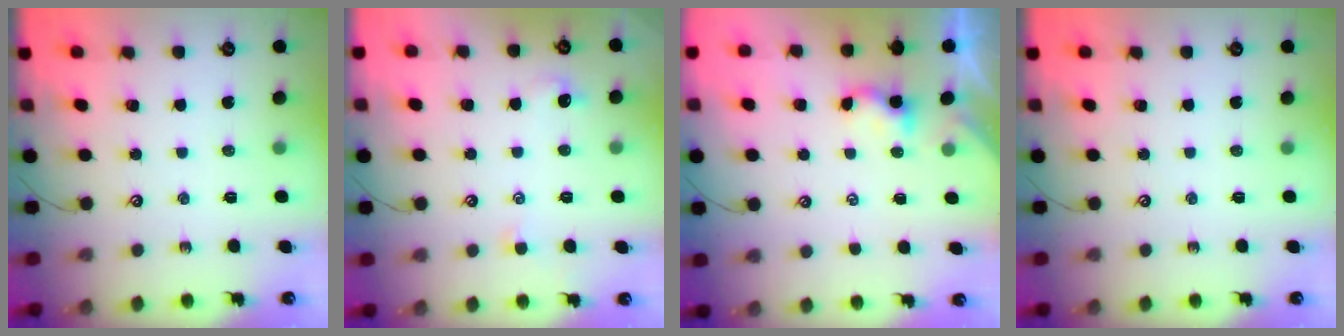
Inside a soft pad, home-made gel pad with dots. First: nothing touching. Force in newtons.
{"total": 1.0, "press": 0.8, "slide": 0.6}
{"total": 2.4, "press": 2.4, "slide": 0.1}
{"total": 0.0}